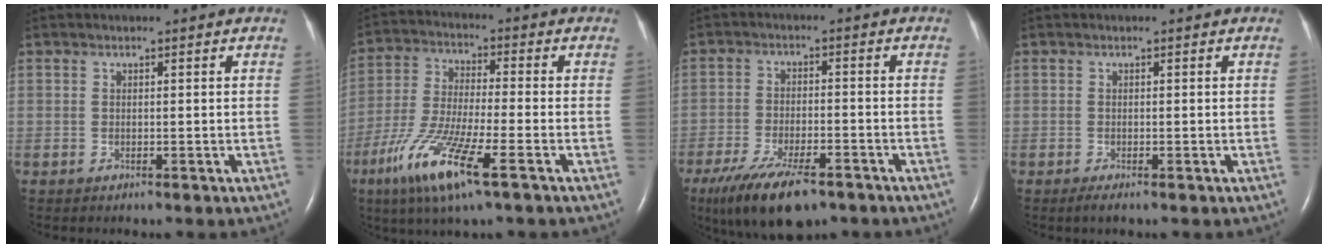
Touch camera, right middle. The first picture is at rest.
{"total": 12.7, "force": [-6.4, 1.2, 10.9], "torque": [-0.226, -0.027, -0.120]}
{"total": 12.3, "force": [-8.4, 3.9, 8.0], "torque": [-0.153, -0.023, -0.140]}
{"total": 1.2, "force": [-0.8, 0.1, 0.9], "torque": [-0.023, -0.006, -0.015]}